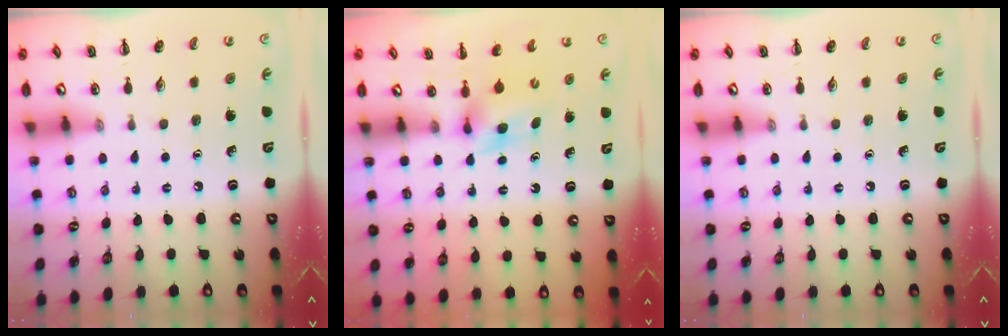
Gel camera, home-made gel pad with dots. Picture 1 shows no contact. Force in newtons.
{"total": 3.9, "press": 3.8, "slide": 1.1}
{"total": 0.0}